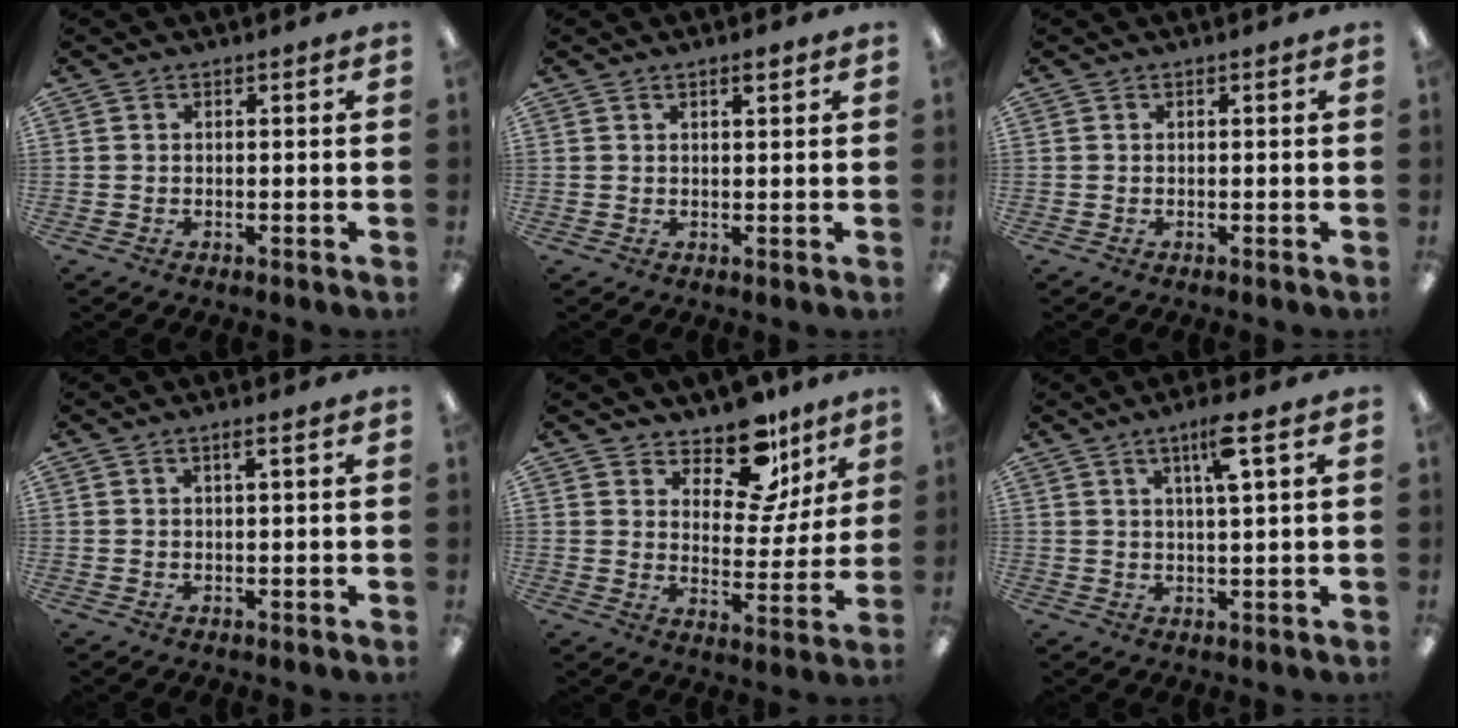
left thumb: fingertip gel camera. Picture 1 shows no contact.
{"total": 1.9, "force": [1.5, 0.5, 1.0], "torque": [-0.006, -0.007, 0.022]}
{"total": 0.0}
{"total": 1.4, "force": [0.9, 0.1, 1.1], "torque": [-0.024, 0.001, 0.014]}
{"total": 13.5, "force": [10.6, 6.1, 5.9], "torque": [-0.092, -0.069, 0.190]}
{"total": 6.3, "force": [3.3, 0.9, 5.2], "torque": [-0.087, -0.006, 0.049]}